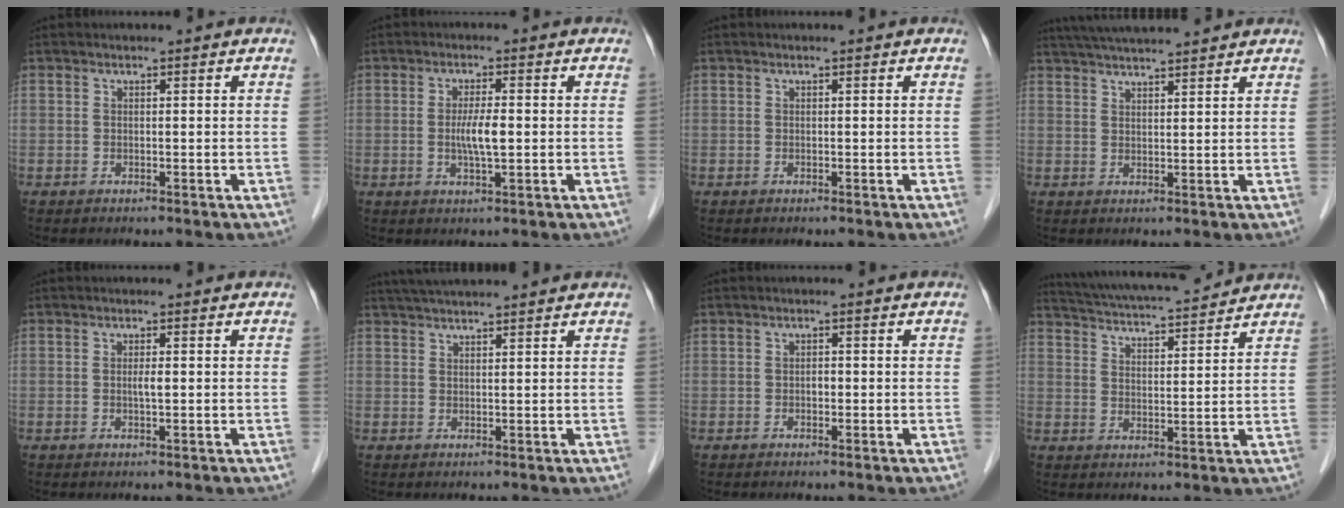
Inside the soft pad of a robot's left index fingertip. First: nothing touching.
{"total": 4.0, "force": [-0.4, 0.5, 3.9], "torque": [-0.080, -0.006, -0.007]}
{"total": 0.0}
{"total": 10.9, "force": [9.8, 0.6, 4.6], "torque": [-0.080, 0.035, 0.146]}
{"total": 1.2, "force": [-0.1, 0.1, 1.2], "torque": [-0.025, -0.002, -0.002]}
{"total": 7.6, "force": [6.8, 0.0, 3.4], "torque": [-0.055, 0.040, 0.102]}
{"total": 0.9, "force": [-0.3, 0.5, 0.7], "torque": [-0.013, 0.001, -0.006]}
{"total": 14.8, "force": [13.8, 1.5, 5.2], "torque": [-0.097, 0.027, 0.212]}